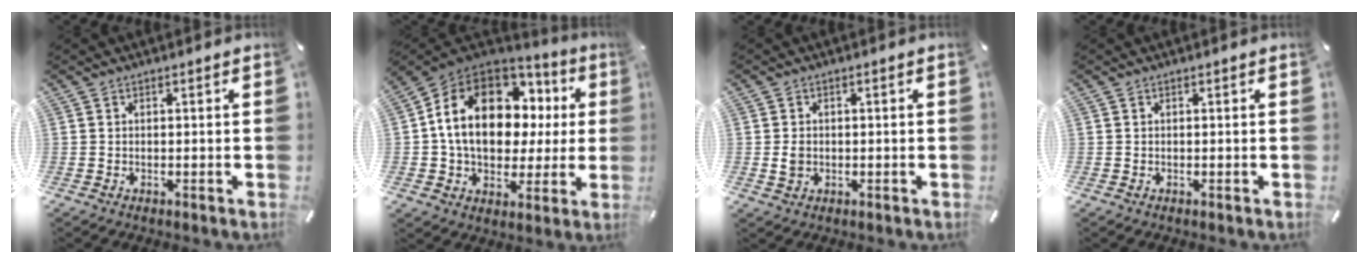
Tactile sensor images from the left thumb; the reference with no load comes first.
{"total": 18.5, "force": [4.2, 13.6, 11.9], "torque": [-0.219, -0.012, 0.073]}
{"total": 2.1, "force": [-0.3, 1.8, 1.1], "torque": [-0.022, 0.004, -0.005]}
{"total": 0.0}